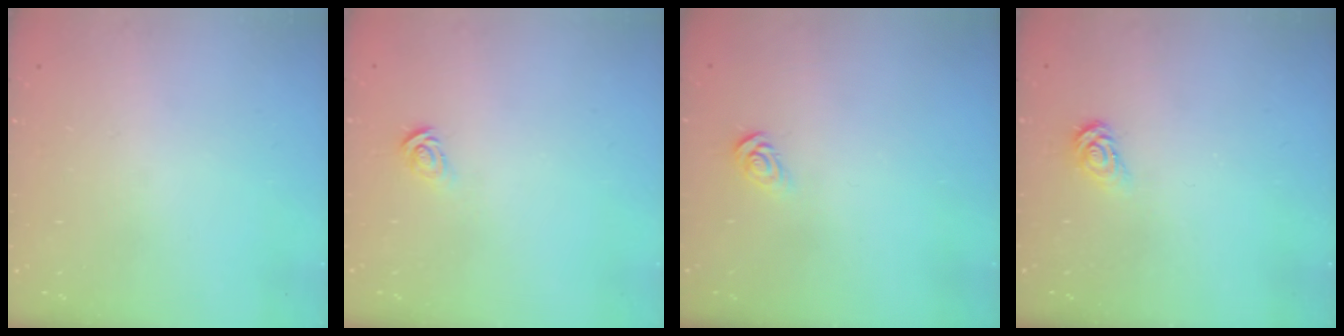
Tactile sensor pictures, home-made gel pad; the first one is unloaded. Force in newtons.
{"total": 2.8, "press": 2.8, "slide": 0.2}
{"total": 3.7, "press": 3.7, "slide": 0.3}
{"total": 3.1, "press": 3.1, "slide": 0.3}